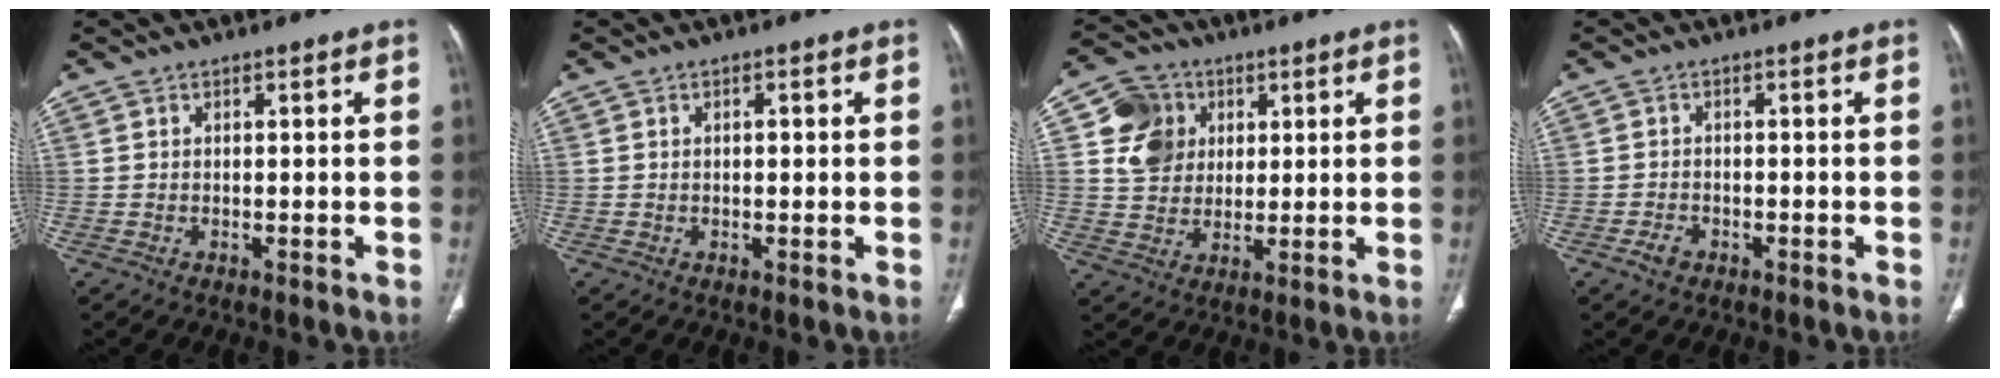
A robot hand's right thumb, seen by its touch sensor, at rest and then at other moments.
{"total": 1.2, "force": [0.2, 0.6, 1.0], "torque": [-0.019, 0.004, 0.004]}
{"total": 9.7, "force": [2.8, 8.5, 3.6], "torque": [-0.036, -0.003, 0.052]}
{"total": 2.1, "force": [-1.2, 1.4, 1.0], "torque": [-0.019, 0.009, -0.018]}